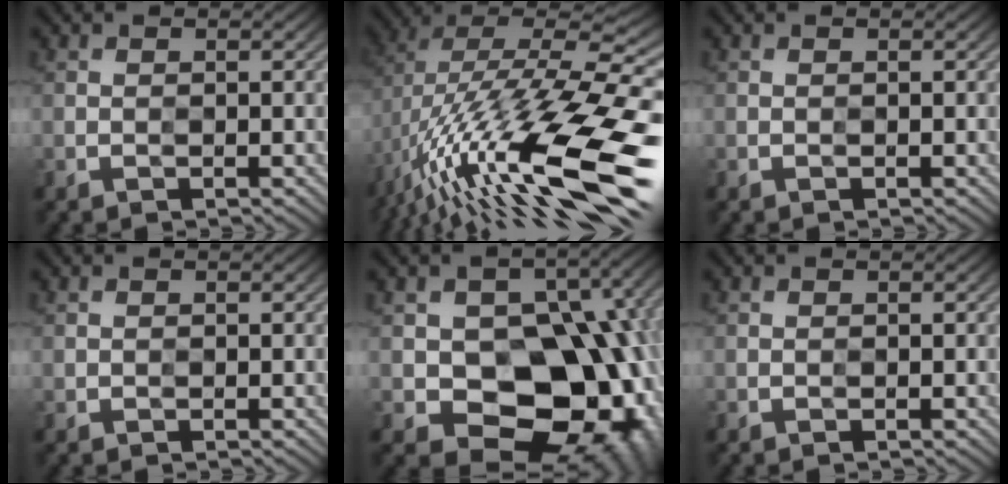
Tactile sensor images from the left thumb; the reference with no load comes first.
{"total": 18.3, "force": [-6.2, 6.1, 16.0], "torque": [-0.298, 0.012, -0.117]}
{"total": 0.0}
{"total": 0.6, "force": [0.1, 0.6, 0.2], "torque": [-0.004, 0.002, 0.001]}
{"total": 15.1, "force": [-2.7, 11.7, 9.2], "torque": [-0.088, -0.001, -0.043]}
{"total": 0.0}